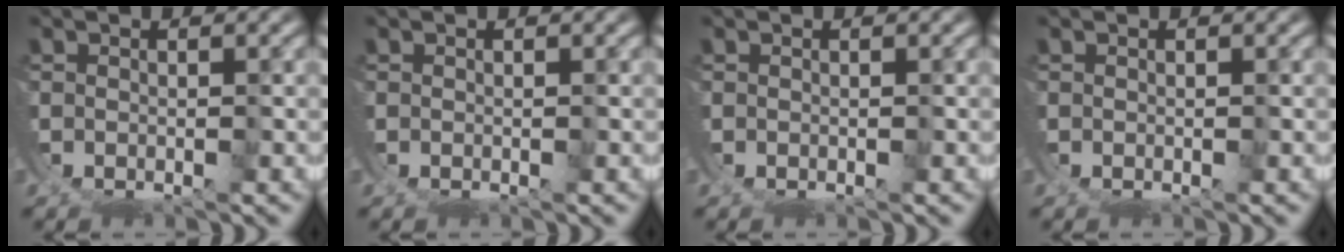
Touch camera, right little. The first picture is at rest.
{"total": 0.0}
{"total": 0.0}
{"total": 0.0}